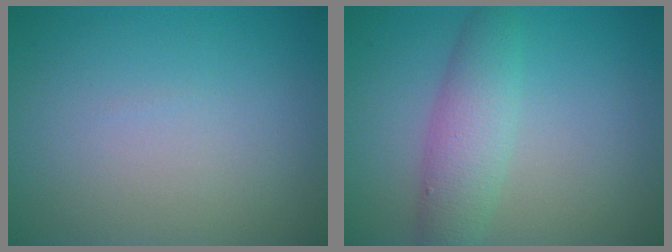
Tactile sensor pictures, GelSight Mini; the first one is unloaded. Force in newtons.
{"total": 3.9, "press": 3.9, "slide": 0.0}